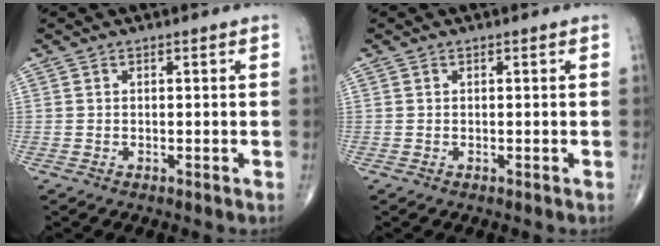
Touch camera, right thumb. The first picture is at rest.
{"total": 0.0}